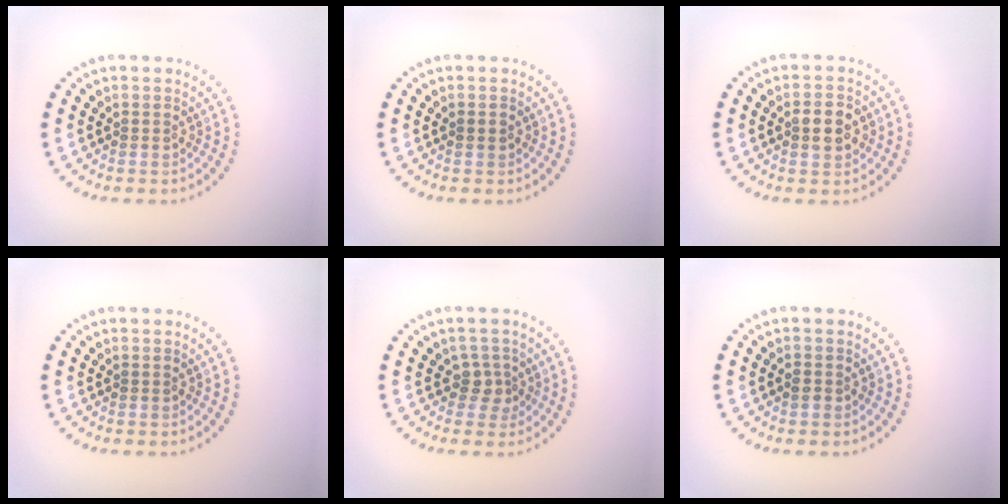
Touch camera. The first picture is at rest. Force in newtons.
{"total": 0.7, "press": 0.7, "slide": 0.1}
{"total": 2.6, "press": 2.6, "slide": 0.1}
{"total": 0.0}
{"total": 1.8, "press": 1.3, "slide": 1.2}
{"total": 0.8, "press": 0.7, "slide": 0.3}